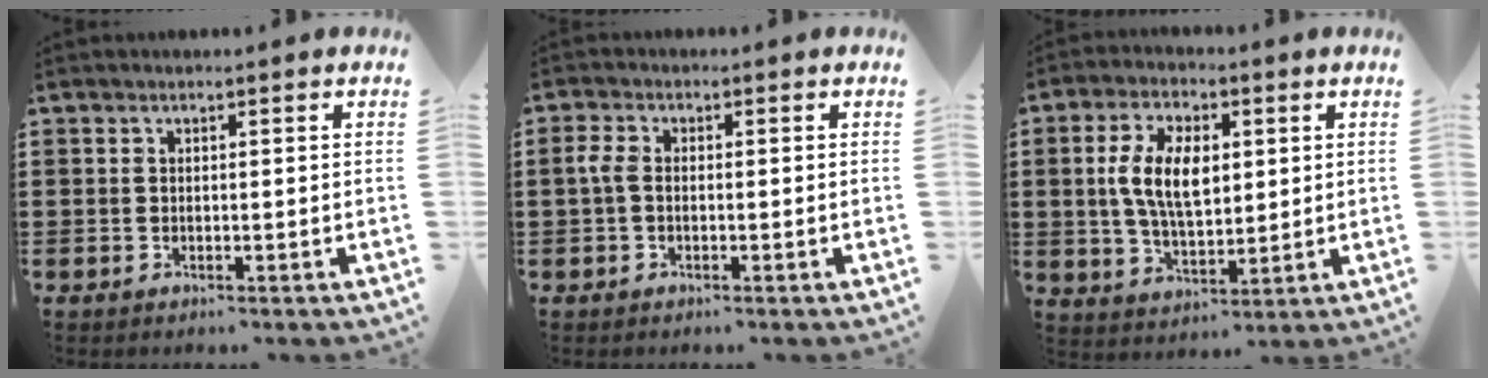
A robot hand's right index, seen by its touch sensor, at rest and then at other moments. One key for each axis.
{"total": 2.3, "fx": -0.4, "fy": 1.3, "fz": 1.9, "tx": -0.054, "ty": -0.003, "tz": -0.011}
{"total": 8.9, "fx": 1.5, "fy": 4.5, "fz": 7.6, "tx": -0.162, "ty": 0.010, "tz": 0.025}